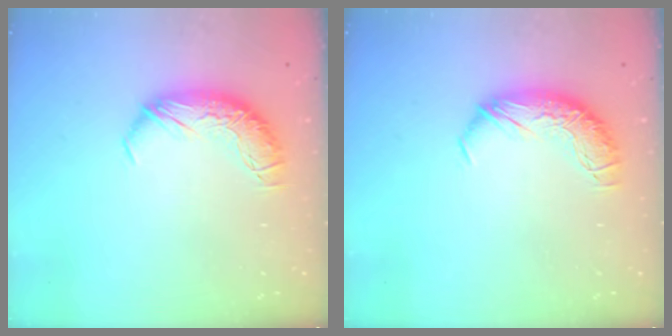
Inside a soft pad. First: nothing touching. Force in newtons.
{"total": 0.0}